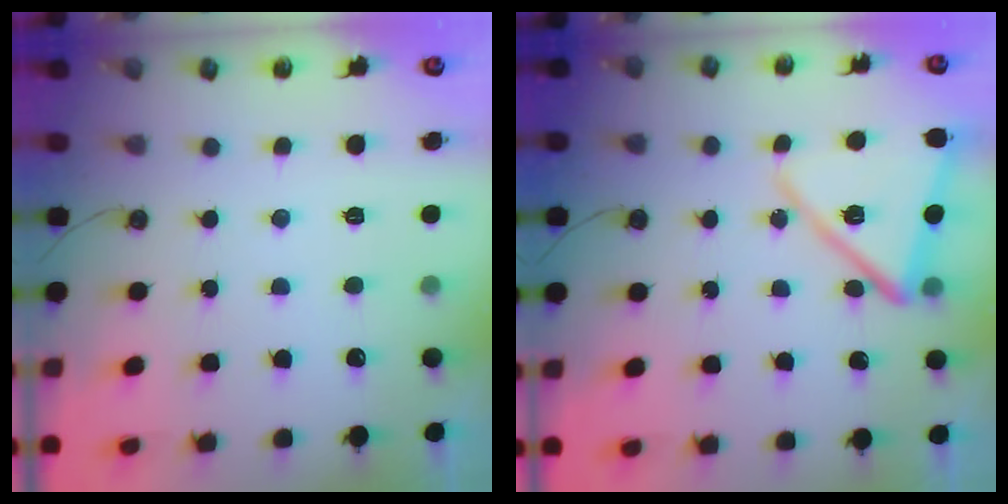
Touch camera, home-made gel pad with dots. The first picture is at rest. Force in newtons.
{"total": 14.5, "press": 14.4, "slide": 1.4}